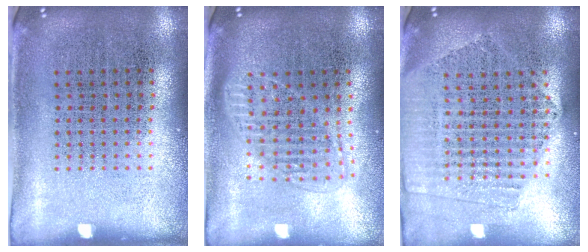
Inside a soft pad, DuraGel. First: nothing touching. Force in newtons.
{"total": 1.6, "press": 1.4, "slide": 0.8}
{"total": 2.1, "press": 1.9, "slide": 0.9}